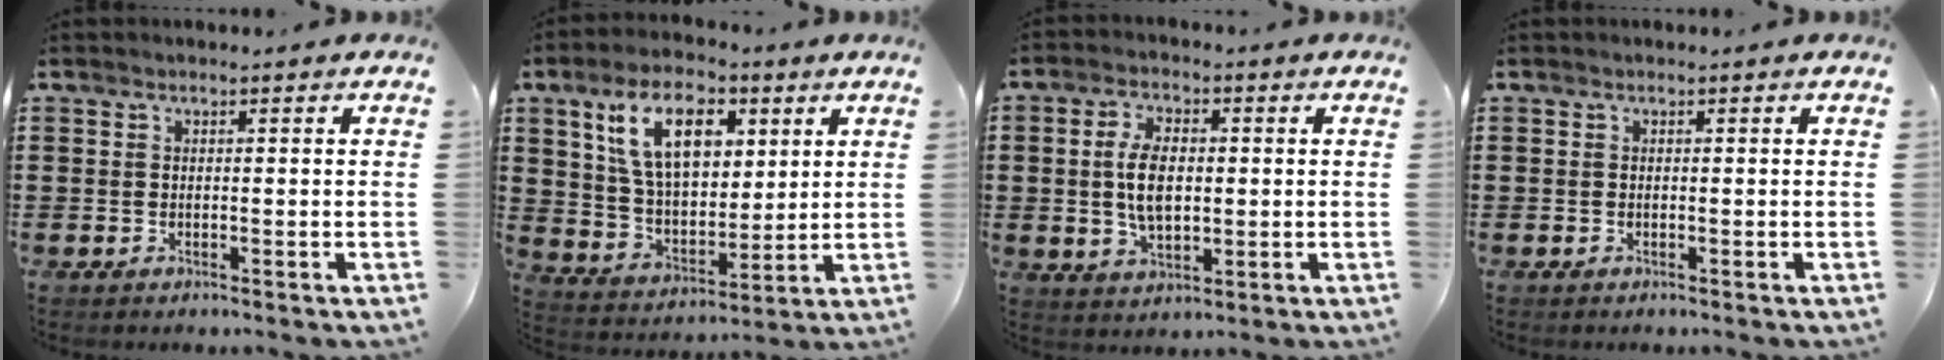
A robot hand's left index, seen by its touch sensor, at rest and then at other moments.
{"total": 12.5, "force": [5.9, 6.8, 8.7], "torque": [-0.179, 0.014, 0.106]}
{"total": 6.9, "force": [0.4, 3.6, 5.9], "torque": [-0.120, 0.005, 0.002]}
{"total": 0.0}